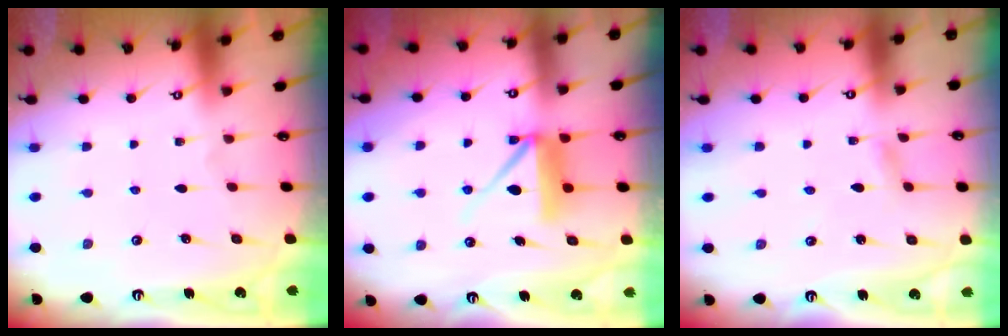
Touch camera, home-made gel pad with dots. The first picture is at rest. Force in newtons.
{"total": 8.8, "press": 8.8, "slide": 0.9}
{"total": 1.9, "press": 1.9, "slide": 0.2}